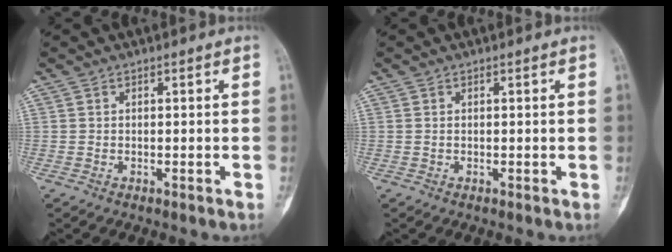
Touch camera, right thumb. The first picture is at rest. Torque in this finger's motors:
{"motor_torque": [0.04, 0.04, 0.09, 0.12, 0.03]}